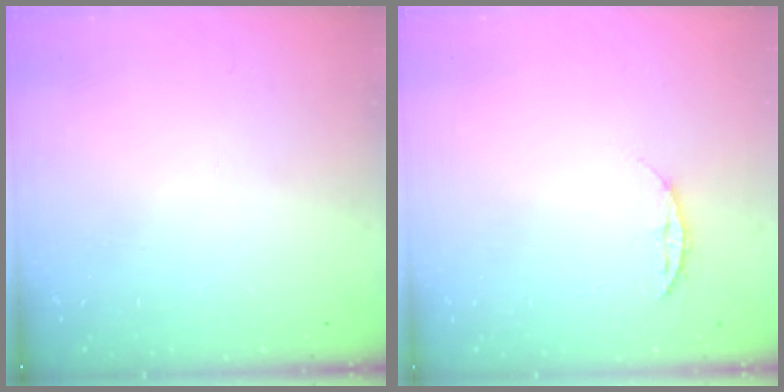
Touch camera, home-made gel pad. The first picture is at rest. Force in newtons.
{"total": 5.1, "press": 5.1, "slide": 0.7}